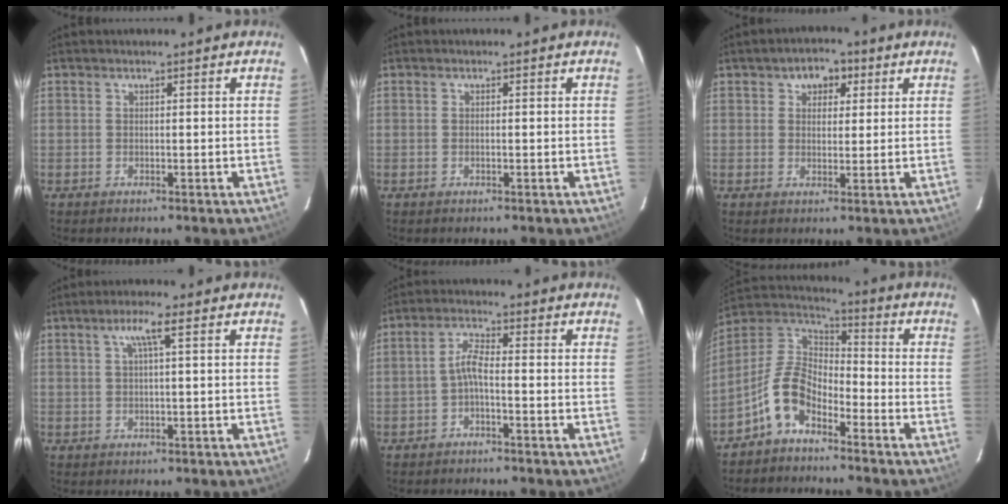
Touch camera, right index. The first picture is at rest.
{"total": 0.0}
{"total": 4.8, "force": [2.1, 3.6, 2.4], "torque": [-0.027, 0.013, 0.030]}
{"total": 3.5, "force": [1.3, -0.1, 3.3], "torque": [-0.063, 0.007, 0.023]}
{"total": 3.0, "force": [-1.5, 0.4, 2.5], "torque": [-0.060, 0.009, -0.030]}
{"total": 10.2, "force": [-6.0, 5.5, 6.2], "torque": [-0.137, 0.026, -0.126]}